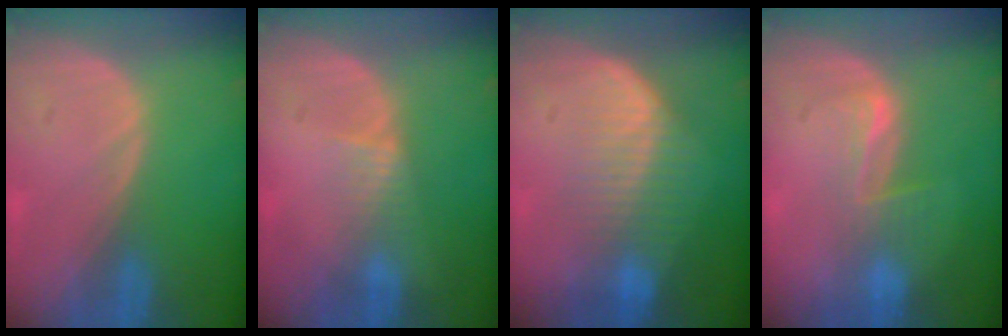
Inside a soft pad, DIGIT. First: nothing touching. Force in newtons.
{"total": 2.3, "press": 2.1, "slide": 1.0}
{"total": 7.2, "press": 6.6, "slide": 2.8}
{"total": 3.5, "press": 3.2, "slide": 1.5}